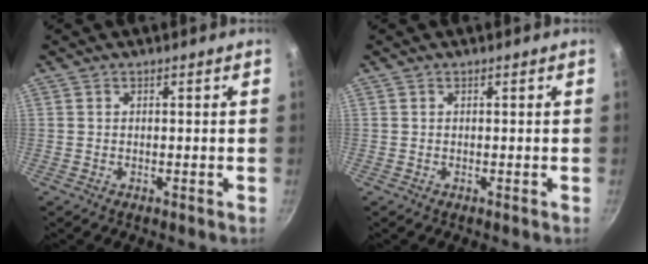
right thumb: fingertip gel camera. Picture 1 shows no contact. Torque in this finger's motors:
{"motor_torque": [-0.23, 0.21, -0.06, -0.03, 0.00]}